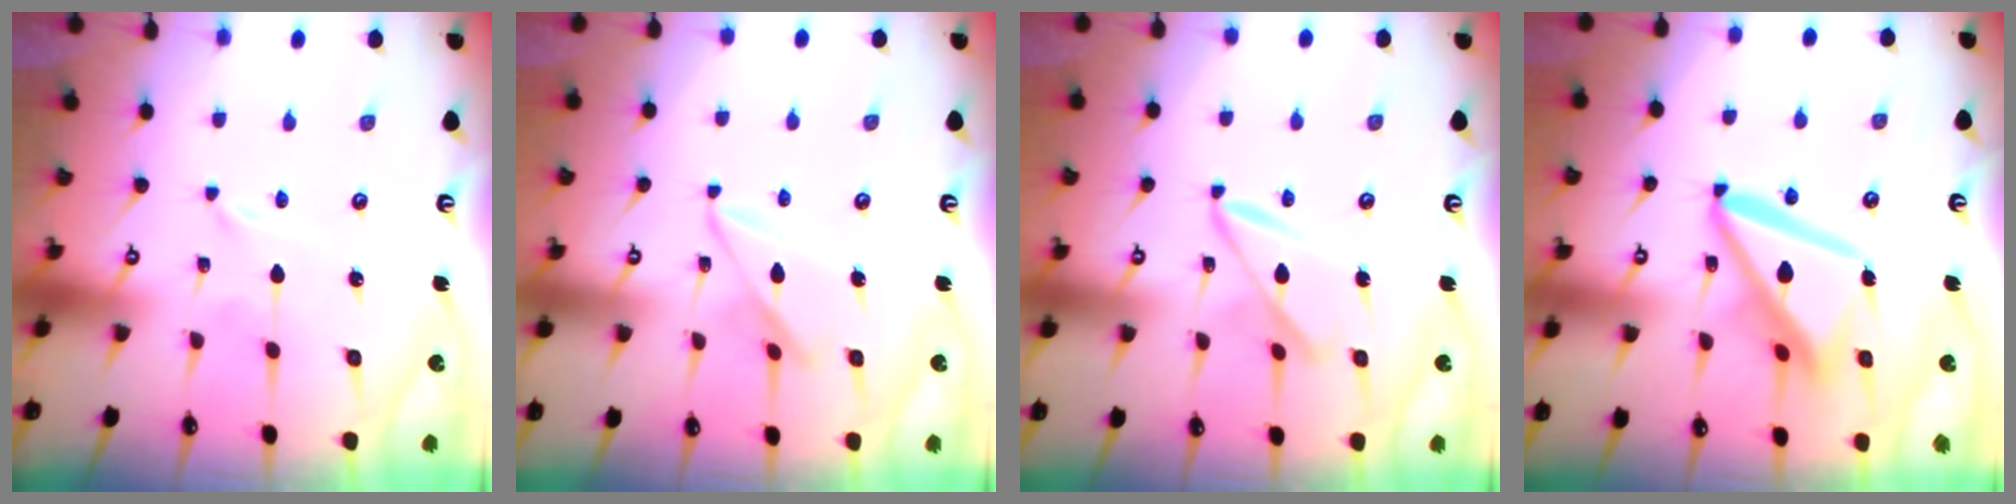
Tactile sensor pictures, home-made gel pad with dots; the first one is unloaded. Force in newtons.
{"total": 9.5, "press": 9.5, "slide": 0.7}
{"total": 10.2, "press": 10.2, "slide": 0.8}
{"total": 16.2, "press": 16.1, "slide": 1.8}